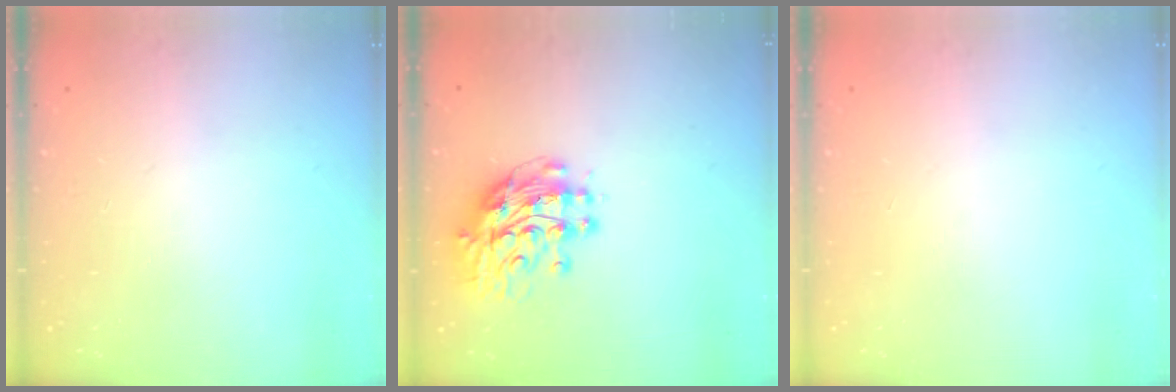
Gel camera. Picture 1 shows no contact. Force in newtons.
{"total": 12.2, "press": 12.1, "slide": 1.1}
{"total": 0.0}